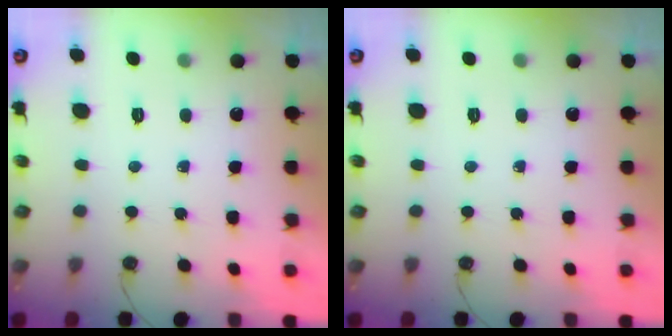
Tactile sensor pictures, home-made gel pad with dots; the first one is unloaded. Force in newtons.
{"total": 0.0}